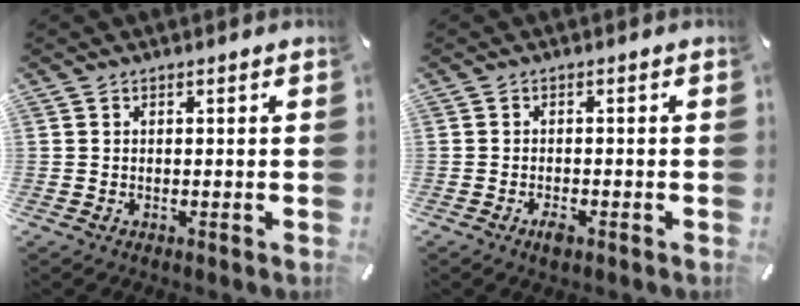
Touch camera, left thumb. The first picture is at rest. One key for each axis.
{"total": 2.4, "fx": -1.4, "fy": 1.0, "fz": 1.7, "tx": -0.036, "ty": 0.001, "tz": -0.027}